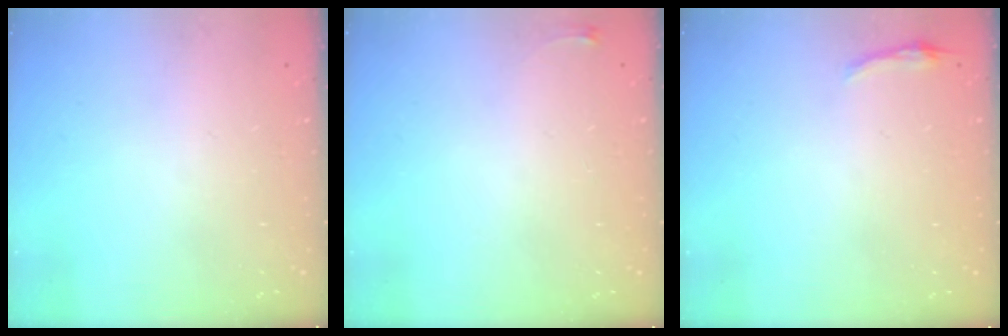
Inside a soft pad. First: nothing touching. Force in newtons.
{"total": 2.6, "press": 2.6, "slide": 0.6}
{"total": 3.1, "press": 3.0, "slide": 0.7}